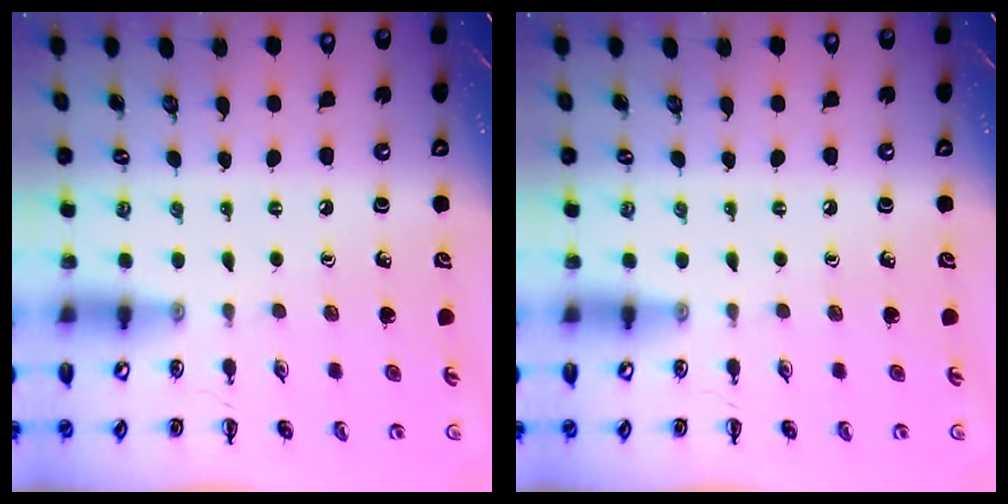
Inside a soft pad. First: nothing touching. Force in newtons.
{"total": 0.0}